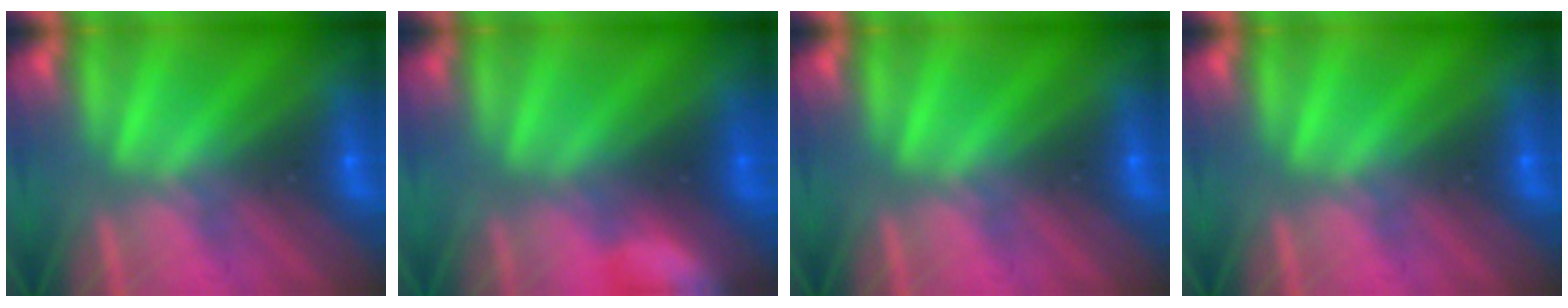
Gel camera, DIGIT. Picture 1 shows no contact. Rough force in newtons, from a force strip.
{"total": 8.6}
{"total": 0.0}
{"total": 0.0}